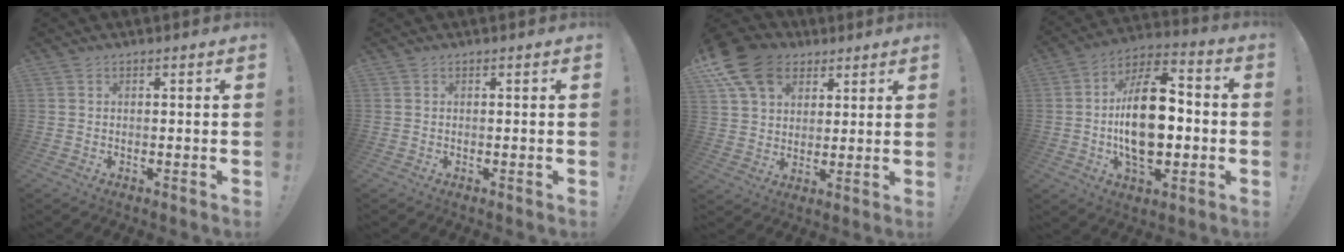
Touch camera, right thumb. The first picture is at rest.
{"total": 0.0}
{"total": 16.2, "force": [7.9, 11.9, 7.7], "torque": [-0.117, -0.029, 0.157]}
{"total": 20.7, "force": [-2.0, 11.8, 16.9], "torque": [-0.284, 0.013, -0.034]}